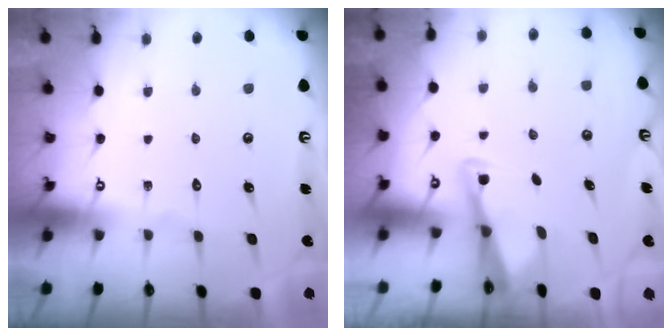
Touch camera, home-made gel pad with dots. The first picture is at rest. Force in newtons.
{"total": 2.9, "press": 2.9, "slide": 0.3}